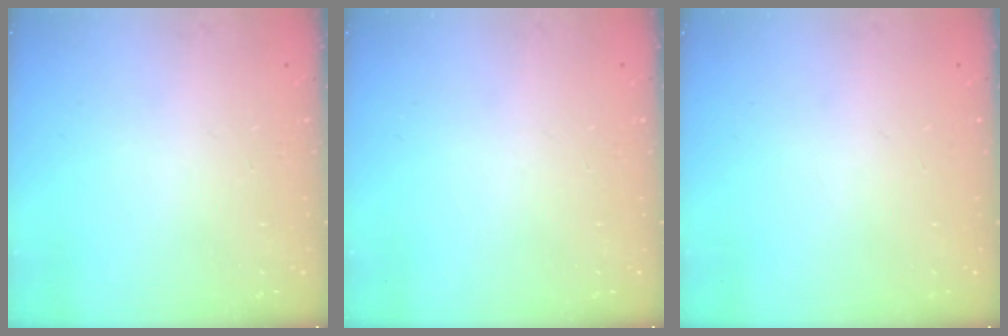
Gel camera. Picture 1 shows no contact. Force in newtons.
{"total": 0.0}
{"total": 0.0}